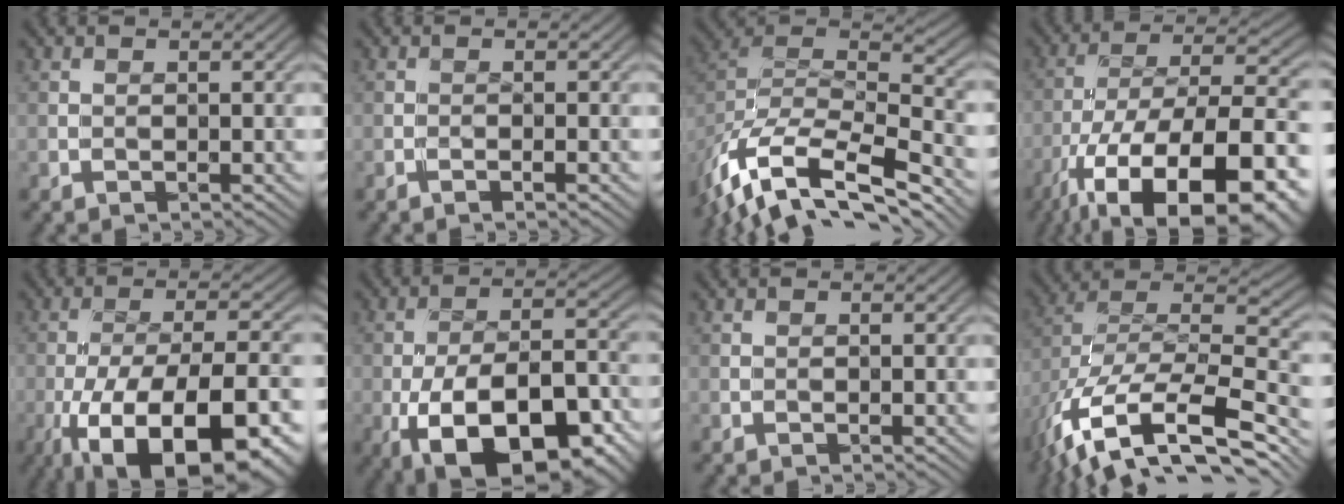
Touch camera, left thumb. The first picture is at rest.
{"total": 0.9, "force": [-0.6, -0.4, 0.4], "torque": [-0.011, 0.000, -0.011]}
{"total": 13.2, "force": [-9.7, 4.8, 7.6], "torque": [-0.193, -0.011, -0.155]}
{"total": 19.2, "force": [-10.8, 8.1, 13.6], "torque": [-0.227, -0.036, -0.157]}
{"total": 17.6, "force": [-9.5, 6.2, 13.5], "torque": [-0.202, -0.021, -0.142]}
{"total": 16.6, "force": [-7.9, 7.7, 12.3], "torque": [-0.196, -0.020, -0.120]}
{"total": 0.0}
{"total": 15.3, "force": [-8.8, 6.3, 10.8], "torque": [-0.237, -0.014, -0.141]}